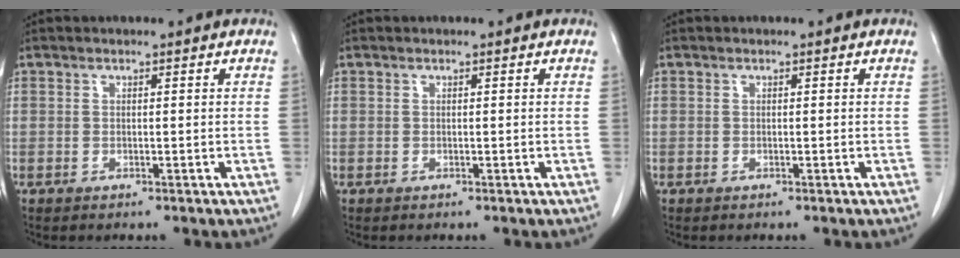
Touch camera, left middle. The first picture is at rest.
{"total": 0.0}
{"total": 0.0}